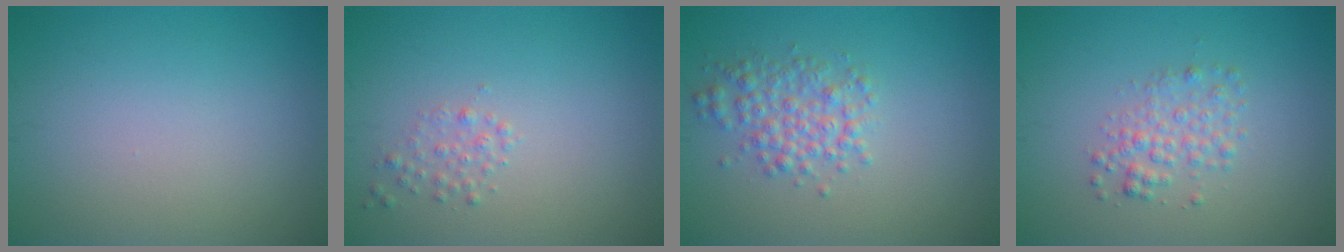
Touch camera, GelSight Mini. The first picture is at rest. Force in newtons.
{"total": 1.1, "press": 1.1, "slide": 0.0}
{"total": 3.0, "press": 3.0, "slide": 0.0}
{"total": 2.3, "press": 2.3, "slide": 0.1}